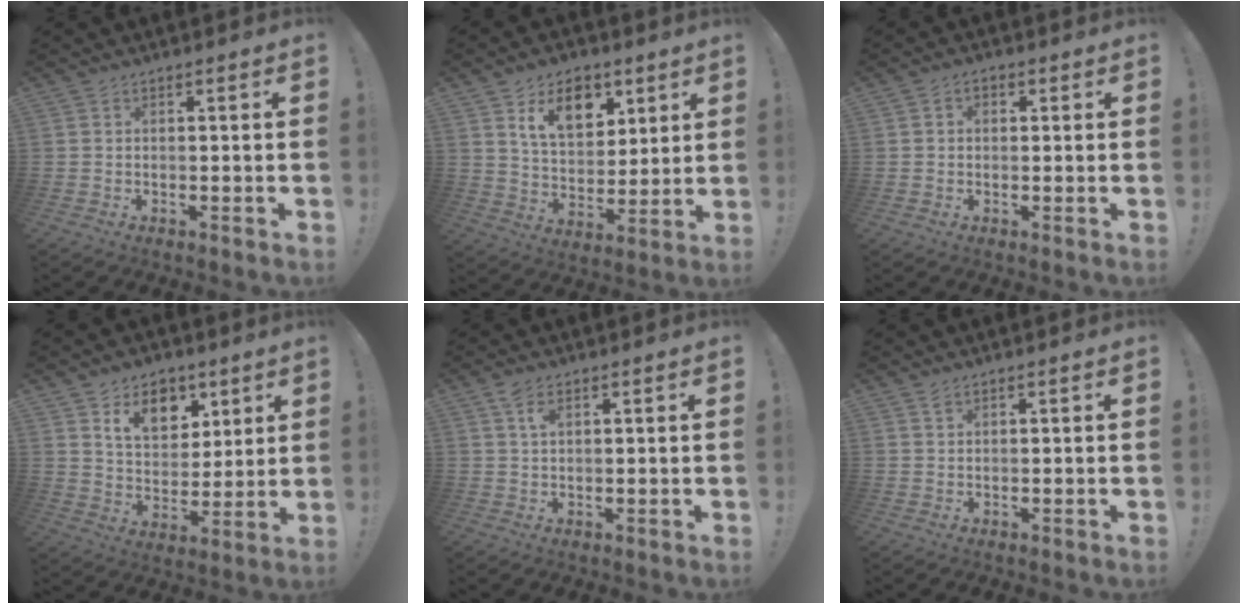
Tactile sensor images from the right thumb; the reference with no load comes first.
{"total": 13.8, "force": [7.6, 9.4, 6.8], "torque": [-0.101, -0.033, 0.142]}
{"total": 2.0, "force": [-0.2, 1.6, 1.3], "torque": [-0.022, 0.007, -0.003]}
{"total": 12.6, "force": [7.4, 8.7, 5.2], "torque": [-0.073, -0.041, 0.141]}
{"total": 3.6, "force": [2.1, 1.5, 2.6], "torque": [-0.040, -0.007, 0.034]}
{"total": 1.2, "force": [1.0, 0.4, 0.5], "torque": [-0.004, -0.003, 0.017]}